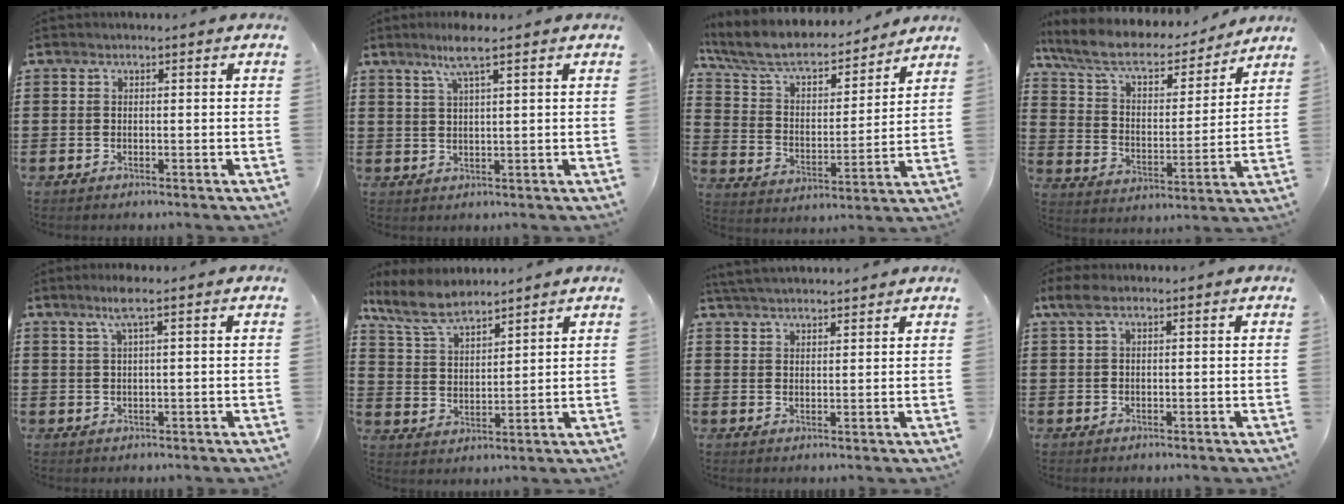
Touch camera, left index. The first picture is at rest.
{"total": 4.9, "force": [3.0, 0.1, 3.8], "torque": [-0.081, 0.007, 0.051]}
{"total": 8.1, "force": [7.0, 2.0, 3.5], "torque": [-0.099, -0.045, 0.117]}
{"total": 8.7, "force": [6.9, 2.9, 4.5], "torque": [-0.114, -0.035, 0.117]}
{"total": 3.4, "force": [1.8, -0.1, 2.9], "torque": [-0.062, 0.002, 0.031]}
{"total": 7.2, "force": [6.3, 1.8, 3.0], "torque": [-0.083, -0.014, 0.116]}
{"total": 3.7, "force": [3.6, 0.2, 0.7], "torque": [-0.025, -0.006, 0.068]}
{"total": 3.1, "force": [1.2, 1.4, 2.4], "torque": [-0.059, 0.004, 0.019]}